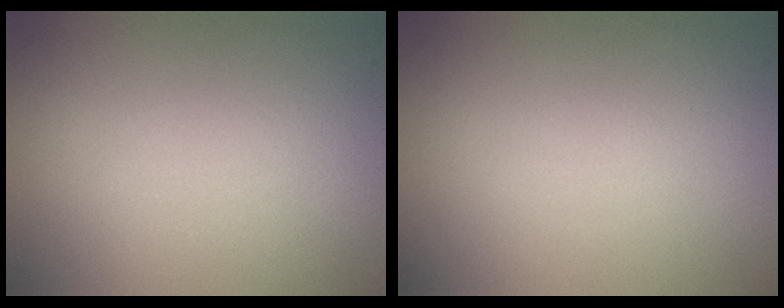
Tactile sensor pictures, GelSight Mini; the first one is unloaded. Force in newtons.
{"total": 0.0}